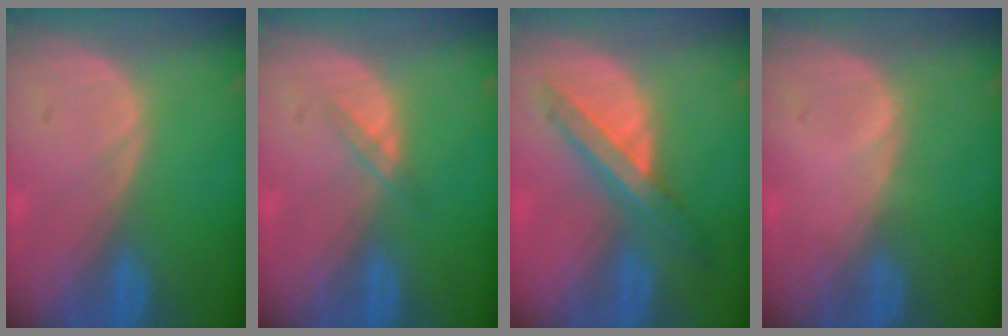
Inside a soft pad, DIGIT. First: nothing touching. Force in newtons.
{"total": 1.5, "press": 1.5, "slide": 0.1}
{"total": 7.2, "press": 6.2, "slide": 3.7}
{"total": 0.5, "press": 0.1, "slide": 0.5}